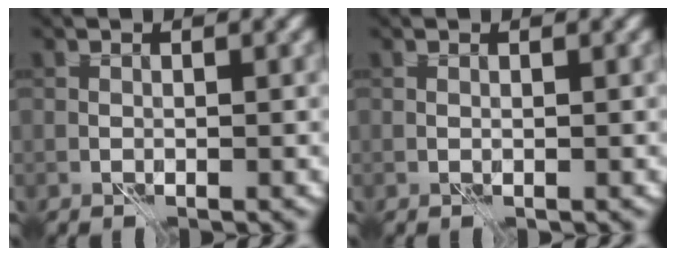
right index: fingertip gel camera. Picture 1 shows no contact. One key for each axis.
{"total": 0.0}